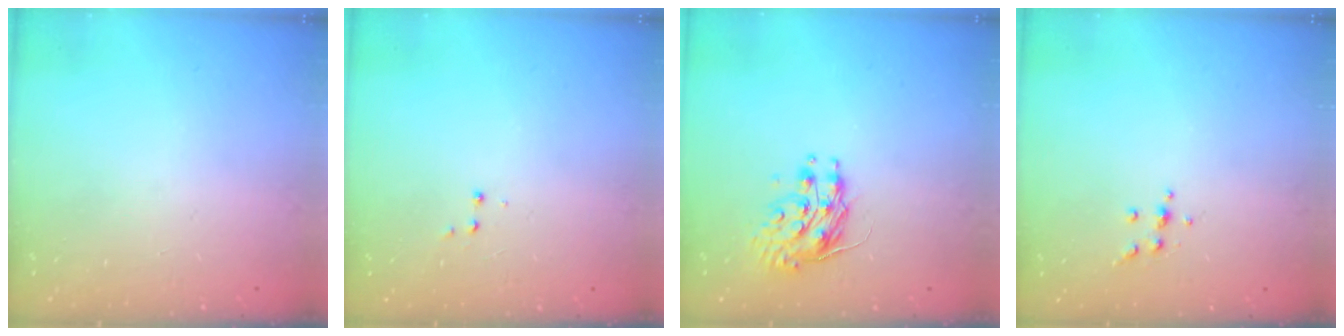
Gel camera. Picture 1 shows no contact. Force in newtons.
{"total": 3.6, "press": 3.5, "slide": 0.7}
{"total": 8.9, "press": 8.9, "slide": 0.3}
{"total": 4.1, "press": 4.0, "slide": 1.0}